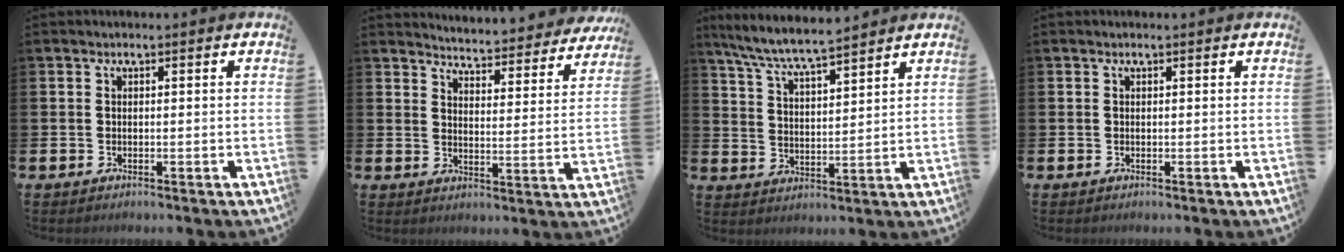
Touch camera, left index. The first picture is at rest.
{"total": 4.9, "force": [4.8, 0.2, 0.3], "torque": [-0.023, -0.043, 0.081]}
{"total": 7.0, "force": [6.7, 0.3, 1.9], "torque": [-0.065, -0.036, 0.119]}
{"total": 0.0}